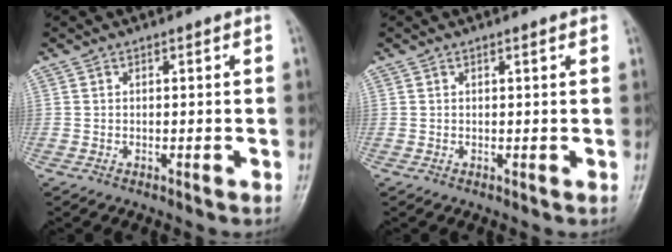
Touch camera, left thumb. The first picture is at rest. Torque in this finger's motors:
{"motor_torque": [-0.43, 0.06, -0.27, 0.10, 0.03]}